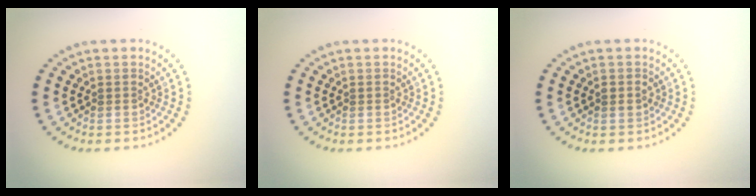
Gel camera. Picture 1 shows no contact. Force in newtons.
{"total": 0.0}
{"total": 1.3, "press": 1.2, "slide": 0.1}